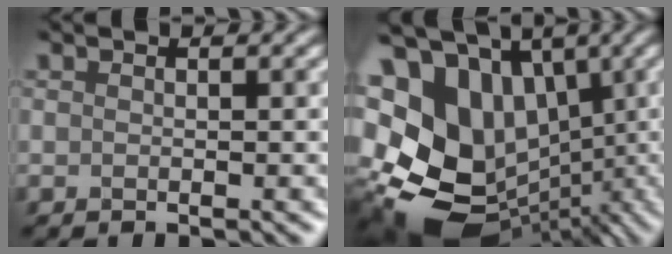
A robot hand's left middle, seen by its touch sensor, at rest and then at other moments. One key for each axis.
{"total": 17.1, "fx": 0.0, "fy": 13.5, "fz": 10.6, "tx": -0.223, "ty": 0.001, "tz": 0.021}